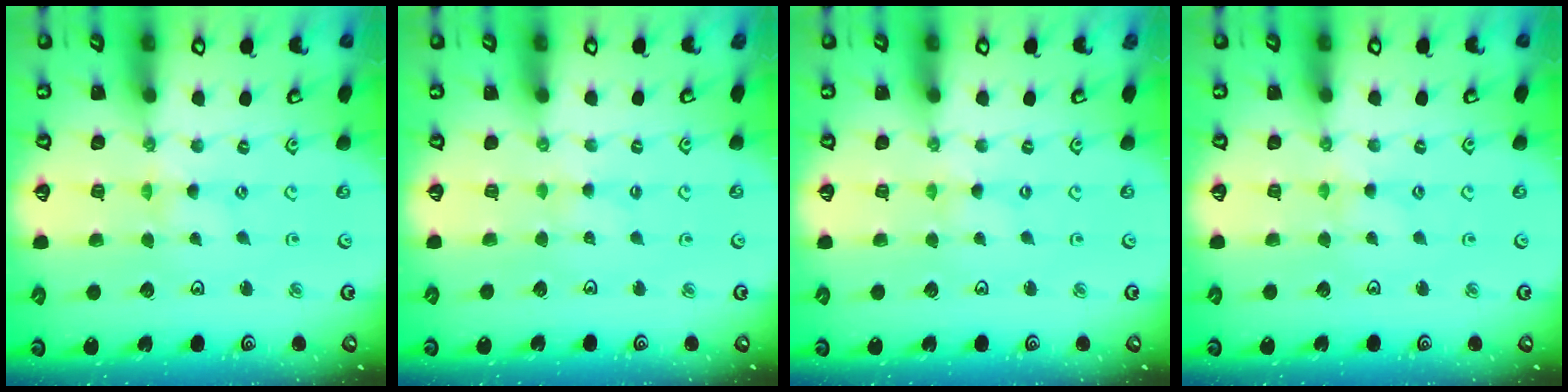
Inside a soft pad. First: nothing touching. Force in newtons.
{"total": 1.5, "press": 1.5, "slide": 0.3}
{"total": 1.3, "press": 1.3, "slide": 0.2}
{"total": 1.6, "press": 1.6, "slide": 0.3}